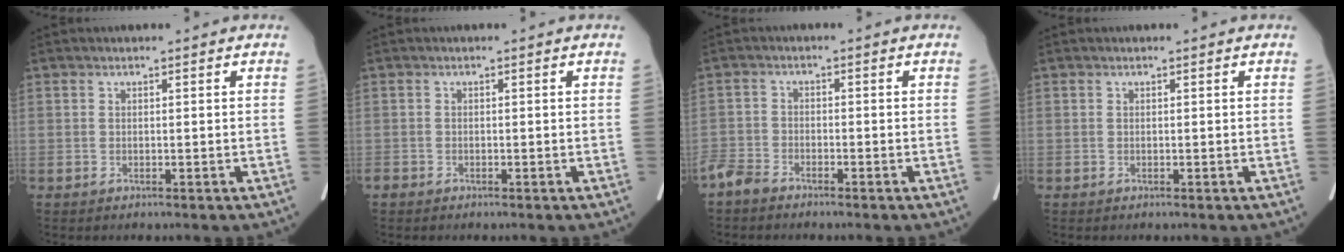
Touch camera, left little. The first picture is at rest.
{"total": 0.8, "force": [-0.7, 0.4, 0.2], "torque": [-0.009, 0.000, -0.013]}
{"total": 3.4, "force": [-3.2, 1.1, 0.8], "torque": [-0.016, -0.004, -0.063]}
{"total": 0.0}